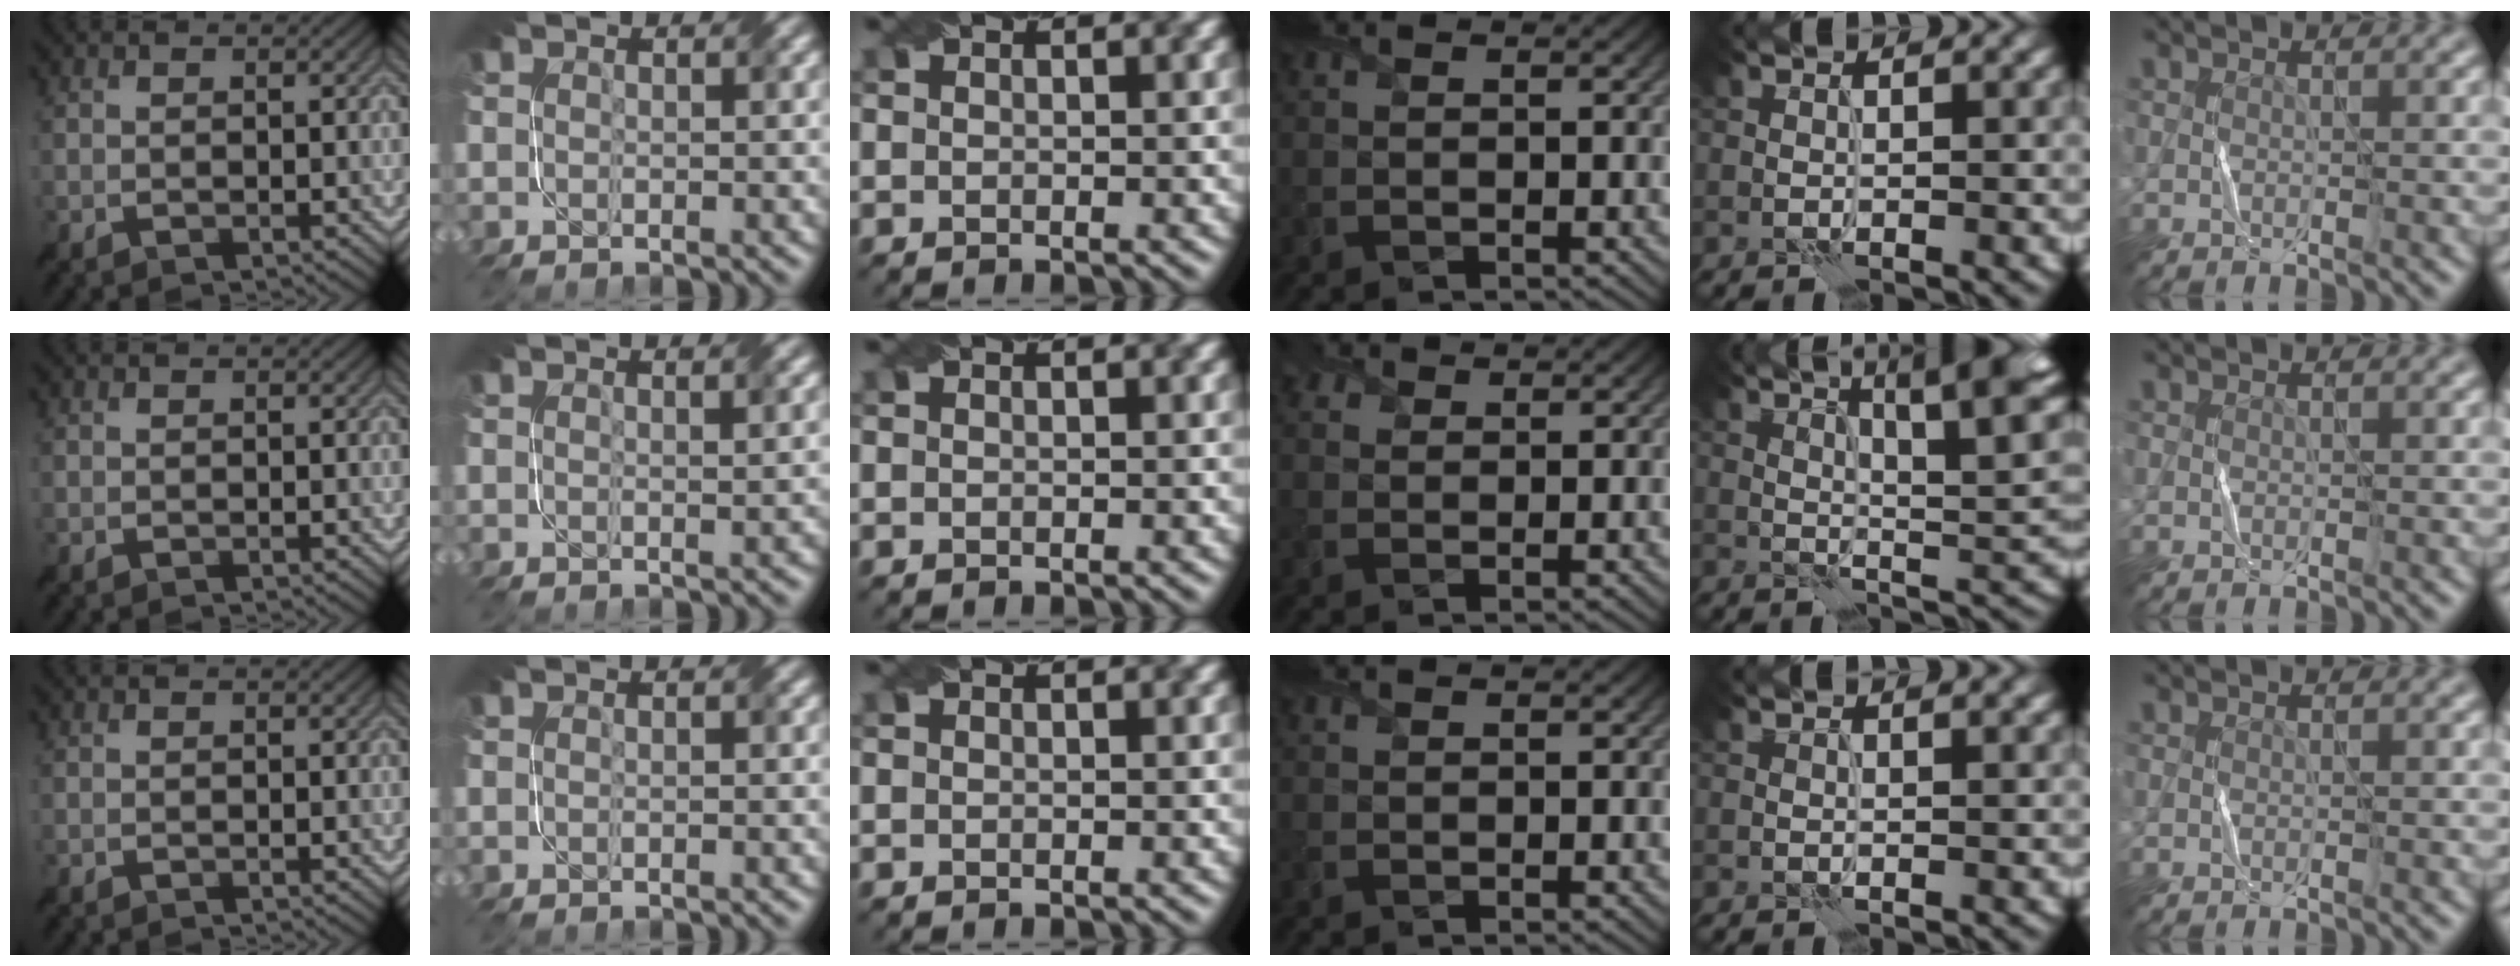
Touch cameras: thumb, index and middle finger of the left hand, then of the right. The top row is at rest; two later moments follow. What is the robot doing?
{"motion": "fold", "object": "bubble wrap"}